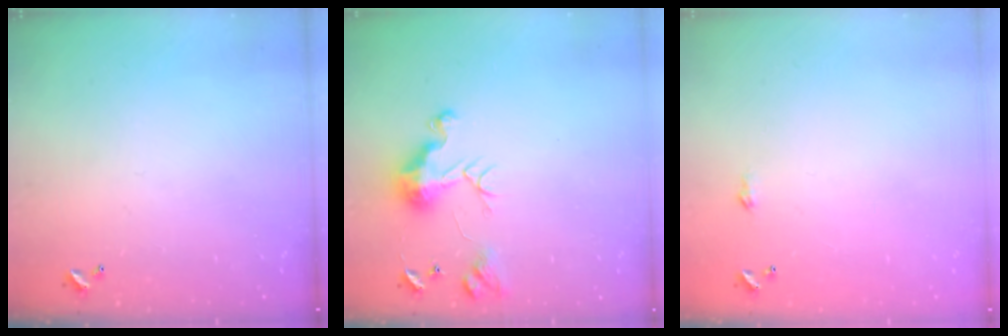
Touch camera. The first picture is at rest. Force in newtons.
{"total": 10.0, "press": 9.9, "slide": 1.6}
{"total": 1.8, "press": 1.8, "slide": 0.3}